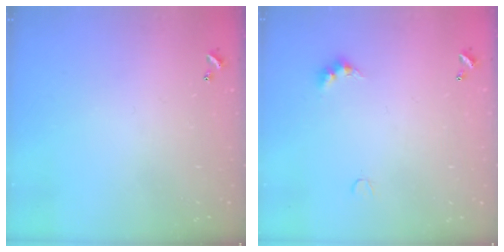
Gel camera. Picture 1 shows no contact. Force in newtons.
{"total": 2.9, "press": 2.8, "slide": 0.7}